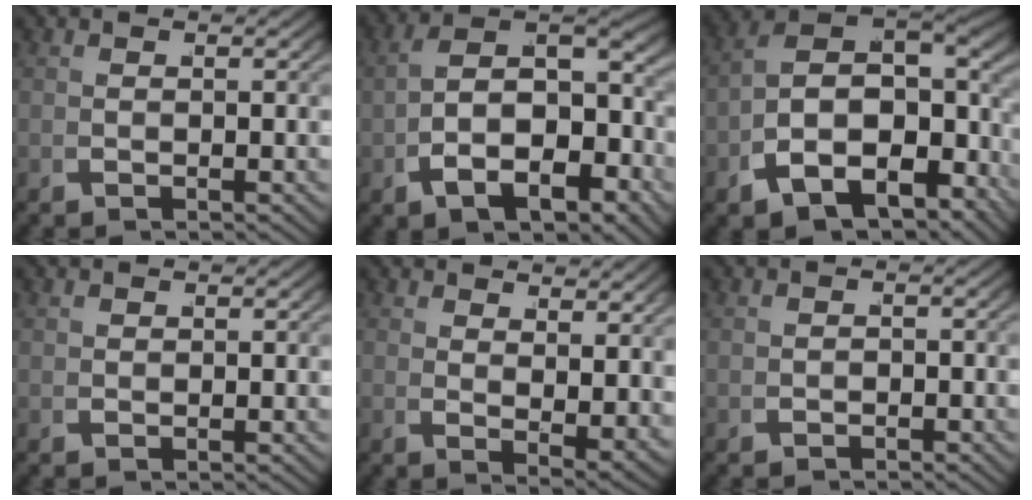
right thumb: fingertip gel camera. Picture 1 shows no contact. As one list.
[{"total": 11.5, "force": [-0.5, 7.5, 8.8], "torque": [-0.157, -0.022, -0.003]}, {"total": 13.4, "force": [-1.3, 9.2, 9.7], "torque": [-0.186, -0.040, -0.011]}, {"total": 0.7, "force": [0.7, 0.0, 0.0], "torque": [0.004, 0.001, 0.018]}, {"total": 3.8, "force": [1.7, 1.4, 3.1], "torque": [-0.040, -0.014, 0.041]}, {"total": 0.7, "force": [-0.5, 0.4, 0.2], "torque": [-0.002, -0.005, -0.006]}]